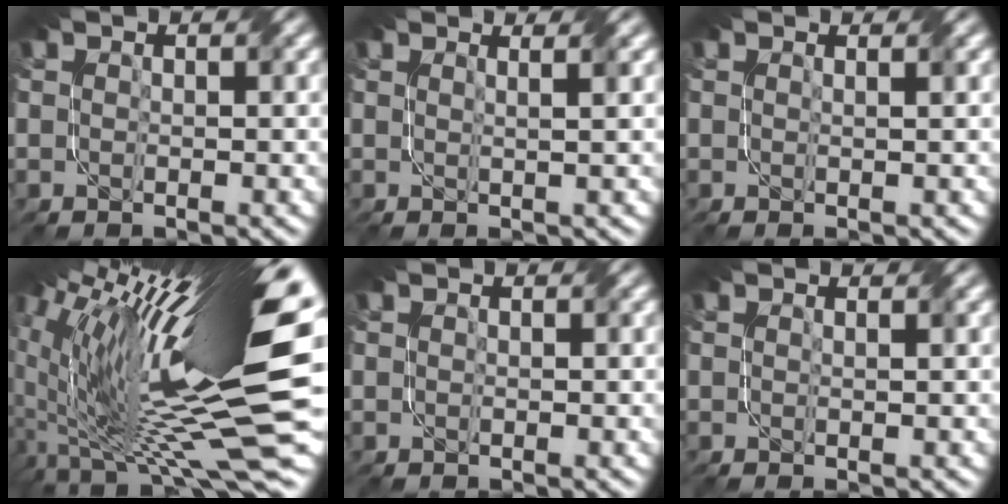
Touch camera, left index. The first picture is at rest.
{"total": 2.5, "force": [1.7, 0.5, 1.7], "torque": [0.002, 0.023, -0.010]}
{"total": 1.2, "force": [1.0, -0.6, 0.3], "torque": [-0.004, 0.001, 0.010]}
{"total": 17.8, "force": [0.7, 3.5, 17.5], "torque": [-0.286, -0.039, 0.031]}
{"total": 0.0}
{"total": 0.9, "force": [0.7, -0.6, 0.2], "torque": [-0.005, 0.000, 0.007]}